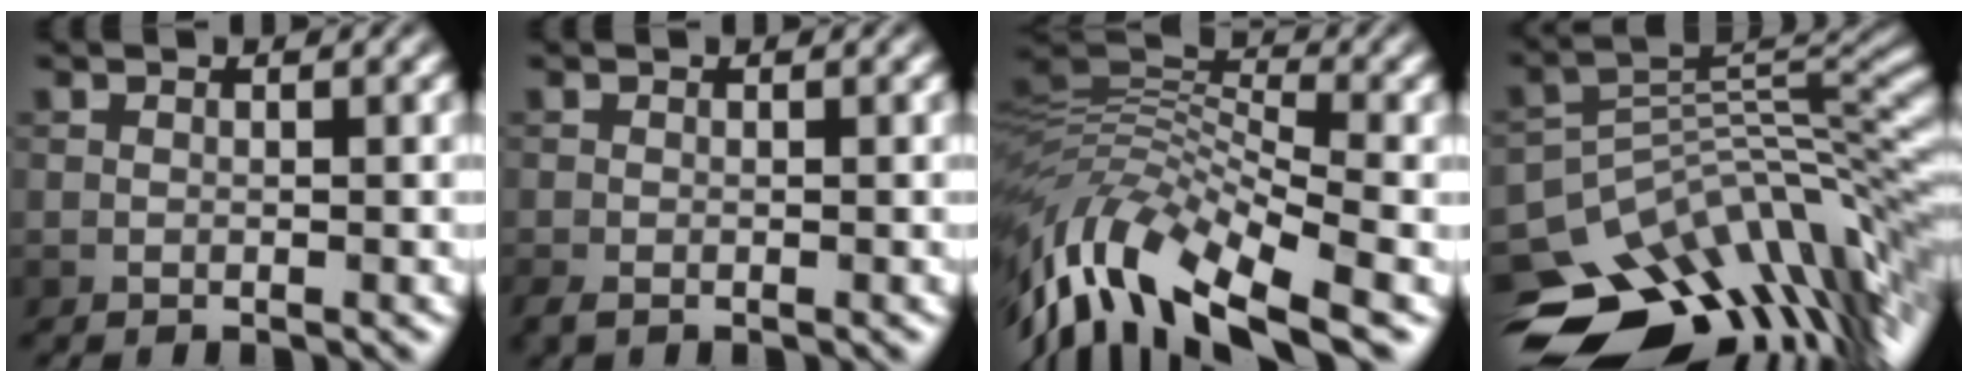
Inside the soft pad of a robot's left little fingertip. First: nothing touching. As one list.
[{"total": 0.9, "force": [-0.7, 0.3, 0.5], "torque": [-0.014, -0.006, -0.015]}, {"total": 11.6, "force": [-5.4, 4.5, 9.2], "torque": [-0.177, 0.014, -0.114]}, {"total": 13.1, "force": [-8.3, 6.2, 8.0], "torque": [-0.143, 0.000, -0.132]}]